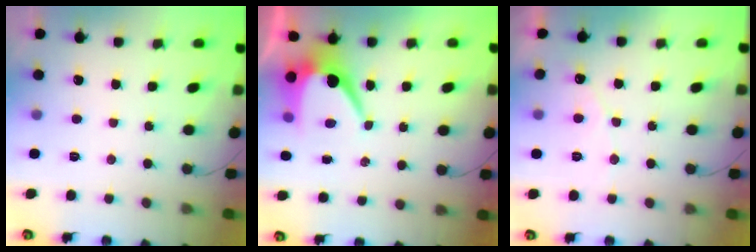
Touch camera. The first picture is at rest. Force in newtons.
{"total": 7.1, "press": 7.1, "slide": 0.6}
{"total": 4.2, "press": 4.2, "slide": 0.2}